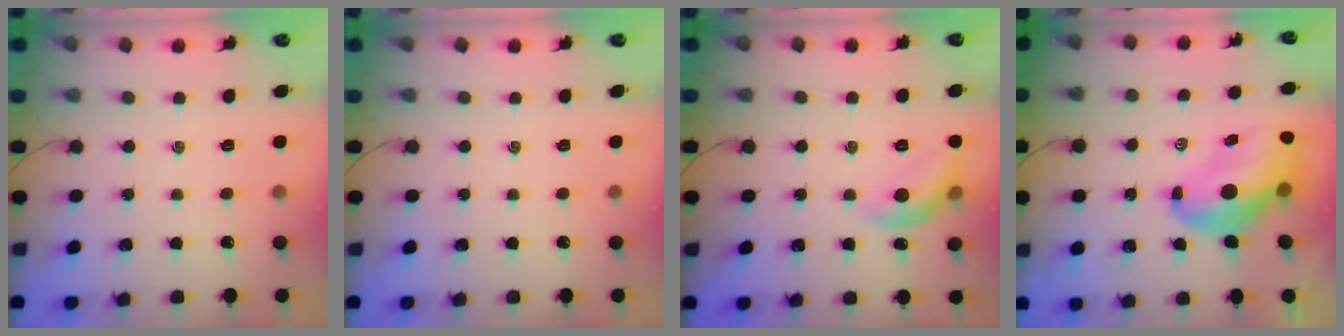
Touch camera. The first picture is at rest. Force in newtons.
{"total": 0.0}
{"total": 10.1, "press": 10.1, "slide": 0.2}
{"total": 11.9, "press": 11.5, "slide": 3.2}